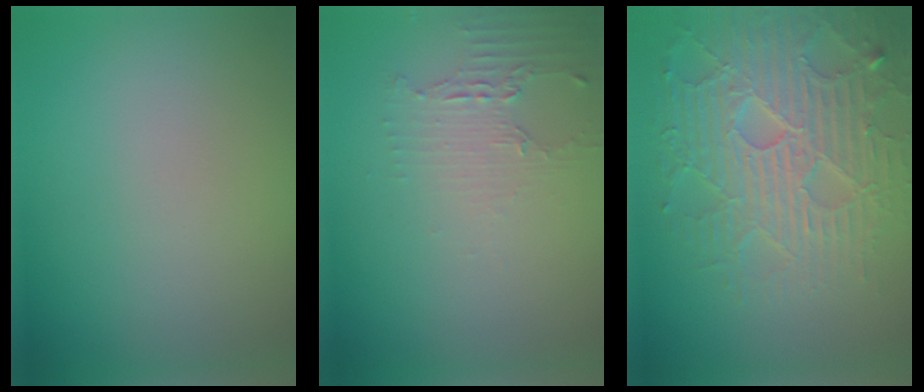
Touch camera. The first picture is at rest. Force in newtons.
{"total": 2.0, "press": 1.5, "slide": 1.3}
{"total": 6.6, "press": 5.5, "slide": 3.6}